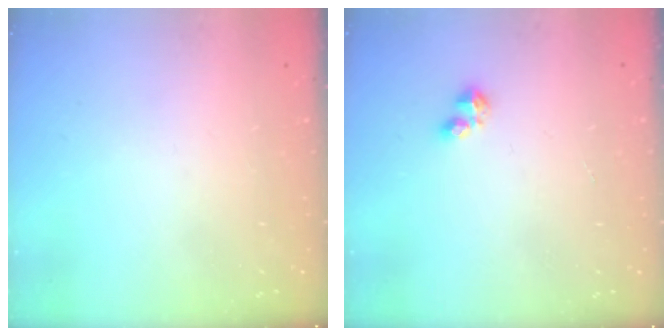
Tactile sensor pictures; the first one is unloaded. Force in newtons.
{"total": 3.3, "press": 3.2, "slide": 0.7}